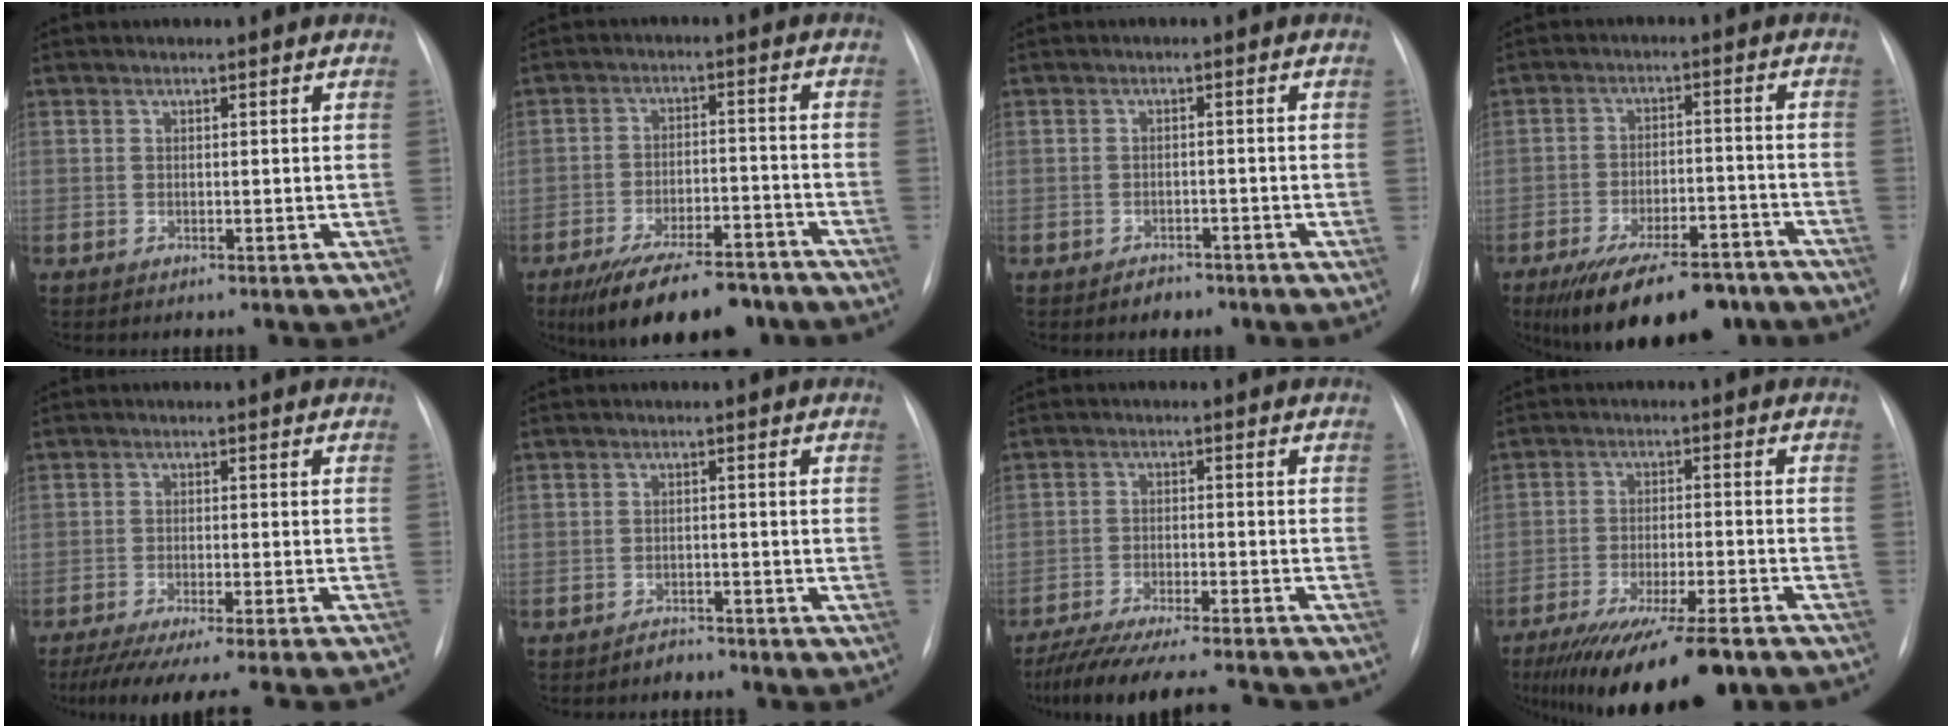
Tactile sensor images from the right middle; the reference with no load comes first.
{"total": 14.8, "force": [-11.6, 4.7, 7.8], "torque": [-0.108, 0.004, -0.174]}
{"total": 2.1, "force": [-1.5, 1.3, 0.5], "torque": [-0.015, 0.002, -0.015]}
{"total": 16.4, "force": [-12.6, 5.5, 8.8], "torque": [-0.121, 0.002, -0.183]}
{"total": 17.6, "force": [-15.8, -0.1, 7.7], "torque": [-0.097, -0.043, -0.213]}
{"total": 1.6, "force": [-1.5, 0.6, -0.1], "torque": [-0.006, -0.002, -0.021]}
{"total": 17.7, "force": [-15.8, 1.6, 7.9], "torque": [-0.132, -0.030, -0.224]}
{"total": 17.2, "force": [-13.2, 2.8, 10.7], "torque": [-0.160, -0.027, -0.203]}